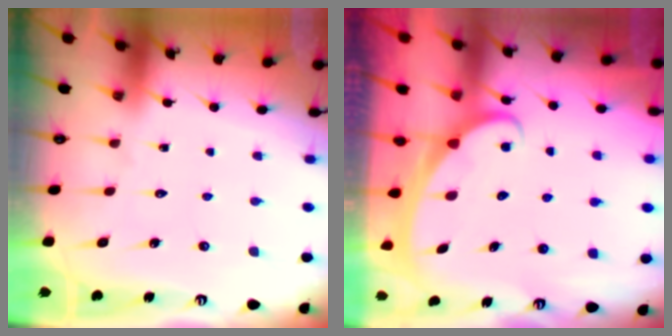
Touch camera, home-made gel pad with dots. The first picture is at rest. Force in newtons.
{"total": 2.6, "press": 2.5, "slide": 0.3}